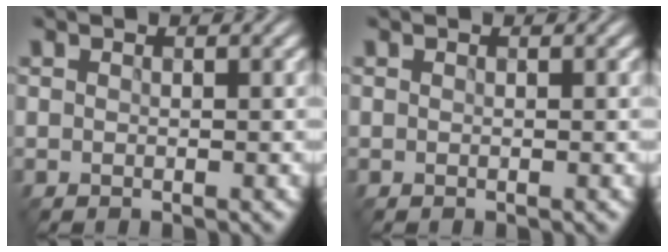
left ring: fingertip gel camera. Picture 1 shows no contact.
{"total": 0.0}